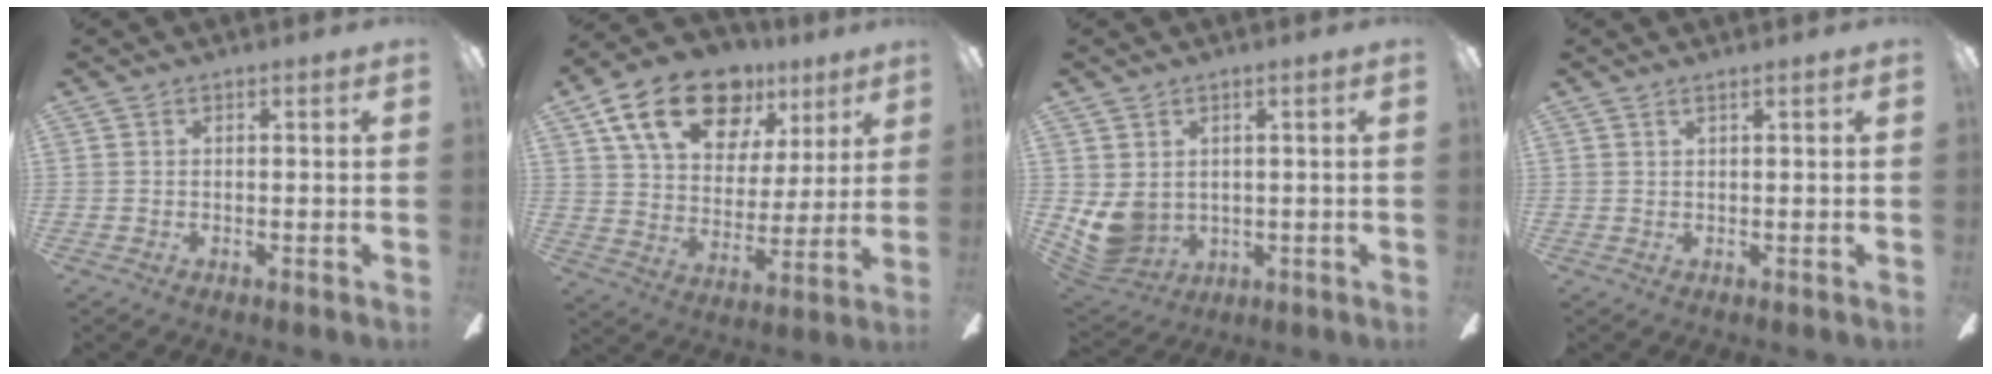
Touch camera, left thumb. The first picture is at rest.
{"total": 20.3, "force": [11.9, 12.2, 11.0], "torque": [-0.178, -0.050, 0.212]}
{"total": 7.3, "force": [0.8, 6.2, 3.8], "torque": [-0.110, -0.019, 0.016]}
{"total": 0.8, "force": [0.6, 0.0, 0.5], "torque": [-0.011, -0.001, 0.011]}